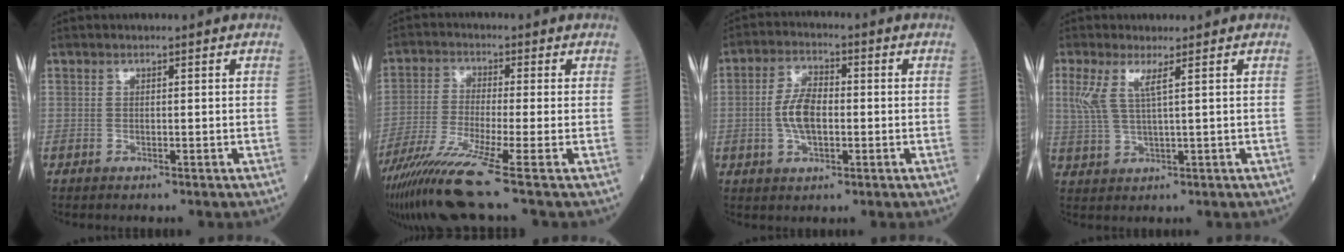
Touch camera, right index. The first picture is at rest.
{"total": 10.6, "force": [-7.2, -1.9, 7.5], "torque": [-0.146, -0.040, -0.132]}
{"total": 6.4, "force": [-0.7, 3.1, 5.6], "torque": [-0.119, 0.008, -0.016]}
{"total": 4.7, "force": [2.0, 0.4, 4.2], "torque": [-0.106, 0.012, 0.048]}